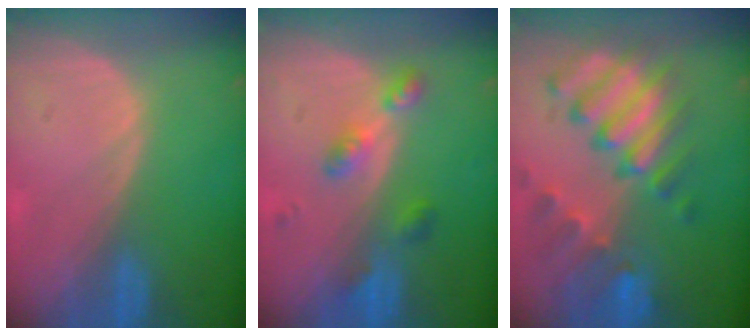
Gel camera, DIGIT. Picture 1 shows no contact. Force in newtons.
{"total": 4.6, "press": 4.5, "slide": 0.9}
{"total": 11.0, "press": 9.4, "slide": 5.7}